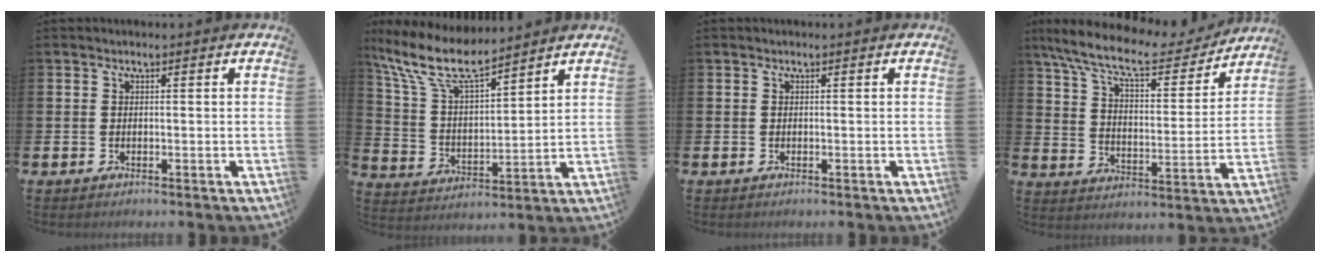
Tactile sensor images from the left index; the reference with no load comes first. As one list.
[{"total": 10.1, "force": [8.6, 2.2, 4.8], "torque": [-0.126, -0.041, 0.153]}, {"total": 0.0}, {"total": 10.4, "force": [9.1, 2.2, 4.6], "torque": [-0.122, -0.054, 0.152]}]